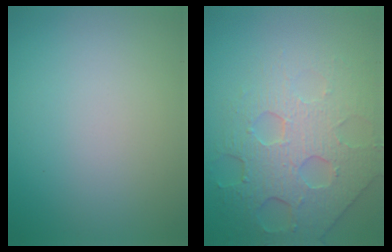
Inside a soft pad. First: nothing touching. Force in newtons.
{"total": 6.1, "press": 5.0, "slide": 3.5}